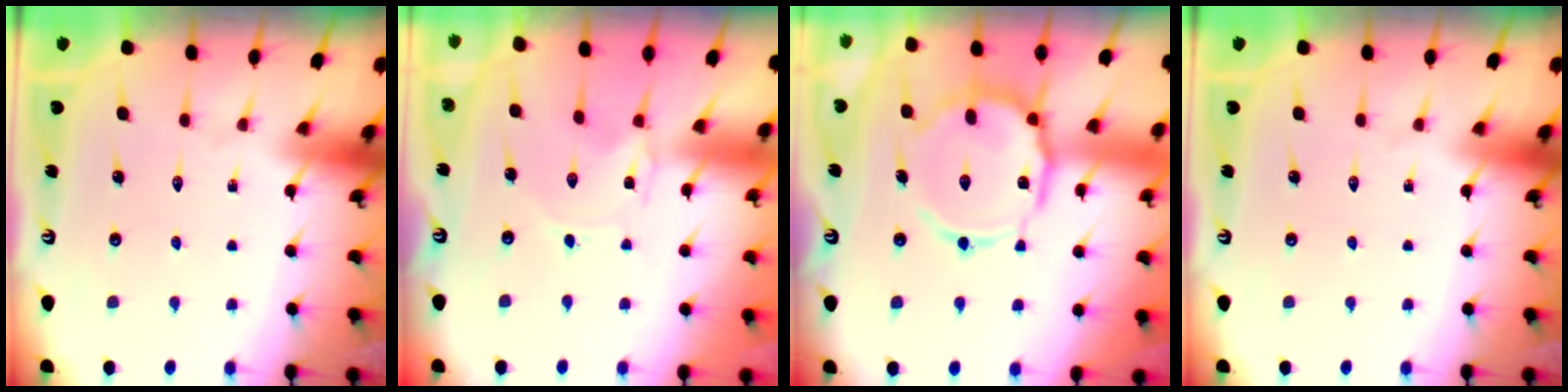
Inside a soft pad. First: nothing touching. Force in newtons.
{"total": 0.0}
{"total": 14.9, "press": 14.9, "slide": 1.3}
{"total": 0.0}